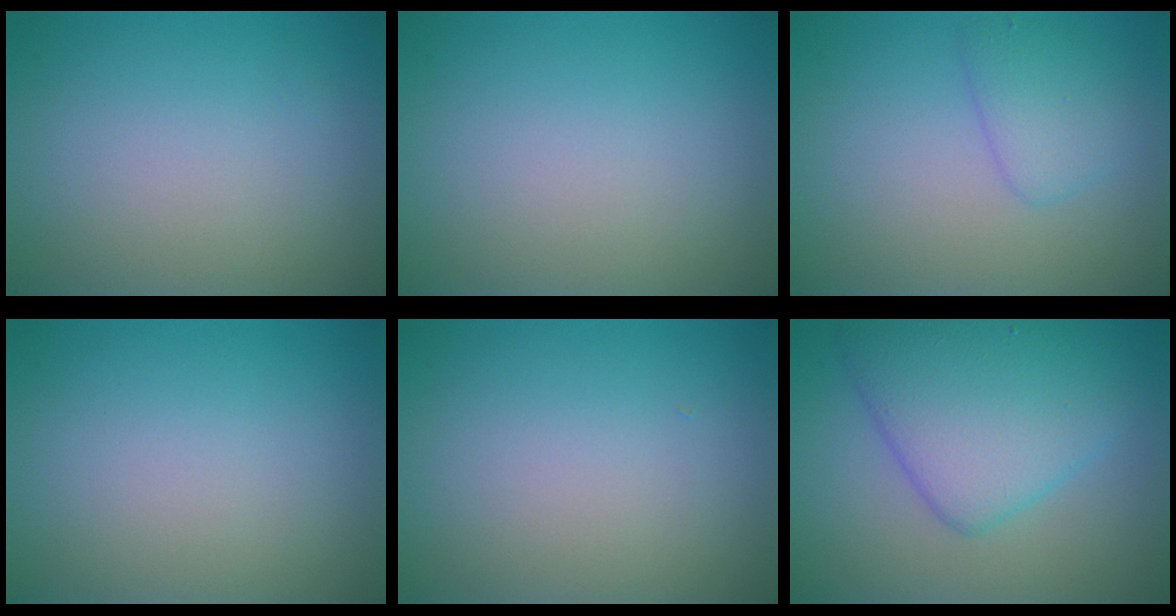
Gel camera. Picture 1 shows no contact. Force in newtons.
{"total": 0.0}
{"total": 2.3, "press": 2.3, "slide": 0.2}
{"total": 0.0}
{"total": 0.0}
{"total": 6.7, "press": 6.7, "slide": 0.2}